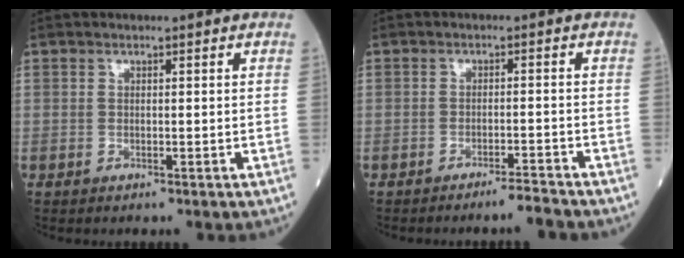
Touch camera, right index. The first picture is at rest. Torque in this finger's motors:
{"motor_torque": [-0.13, -0.07, -0.08, -0.01]}